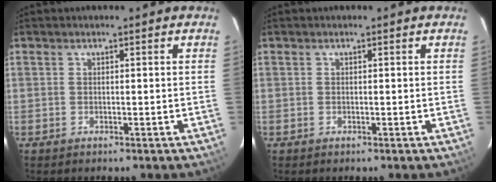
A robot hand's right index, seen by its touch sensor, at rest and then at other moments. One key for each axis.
{"total": 0.0}